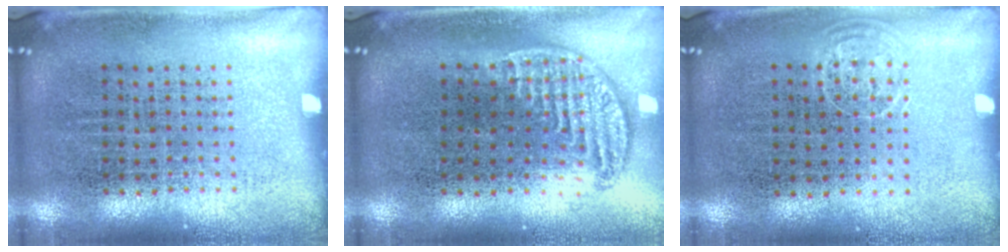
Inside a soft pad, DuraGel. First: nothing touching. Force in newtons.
{"total": 1.2, "press": 1.1, "slide": 0.5}
{"total": 0.7, "press": 0.6, "slide": 0.4}